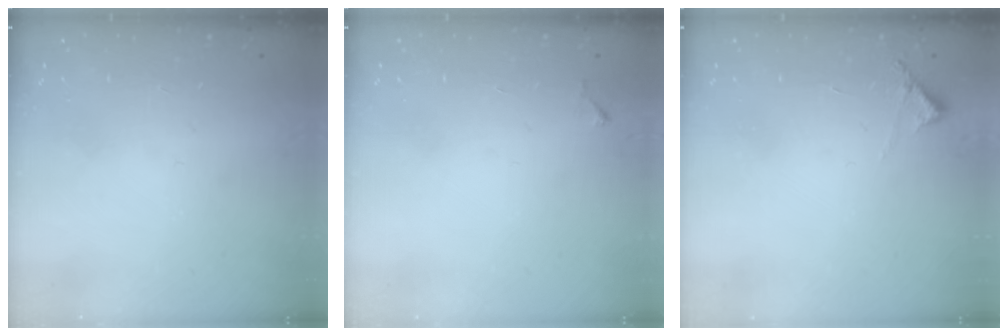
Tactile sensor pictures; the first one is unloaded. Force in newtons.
{"total": 4.2, "press": 4.1, "slide": 0.4}
{"total": 4.3, "press": 4.3, "slide": 0.2}